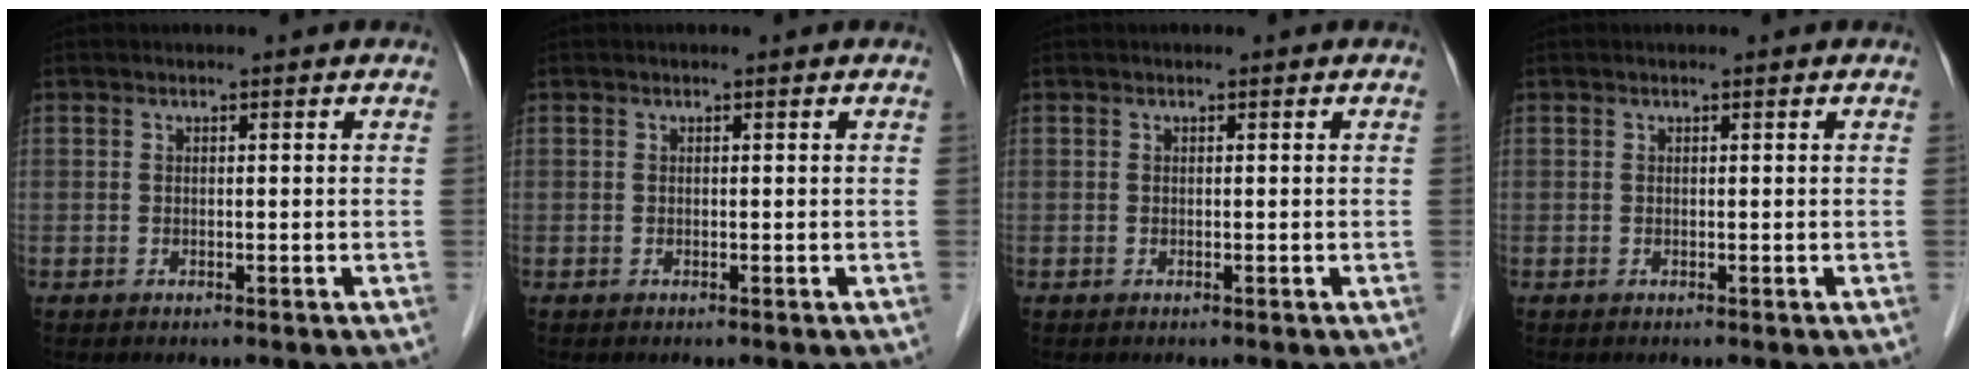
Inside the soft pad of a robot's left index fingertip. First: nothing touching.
{"total": 0.0}
{"total": 0.0}
{"total": 0.0}